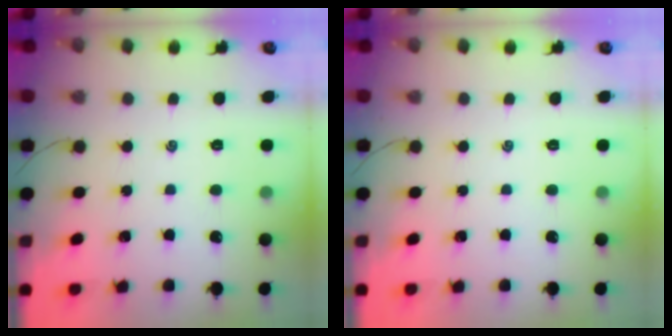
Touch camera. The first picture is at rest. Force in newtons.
{"total": 0.0}